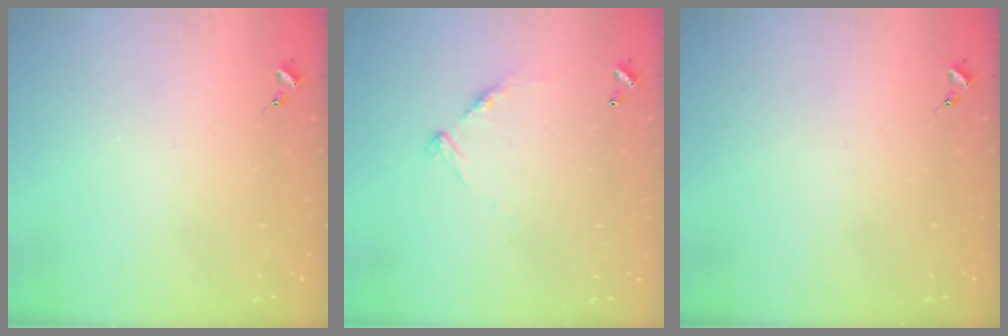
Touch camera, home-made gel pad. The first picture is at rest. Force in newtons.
{"total": 8.8, "press": 8.8, "slide": 0.7}
{"total": 0.0}